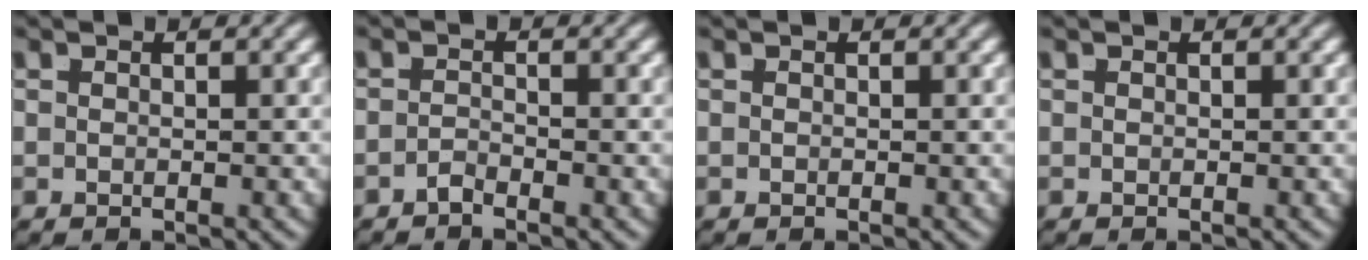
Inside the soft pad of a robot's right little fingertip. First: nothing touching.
{"total": 1.6, "force": [-1.5, -0.4, 0.1], "torque": [0.004, -0.007, -0.026]}
{"total": 0.0}
{"total": 0.0}